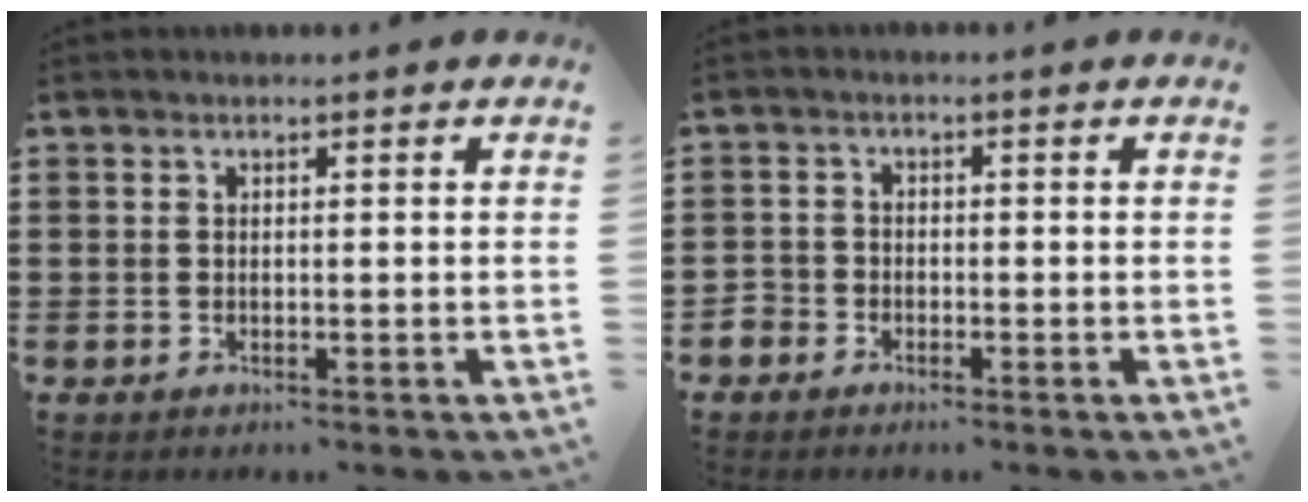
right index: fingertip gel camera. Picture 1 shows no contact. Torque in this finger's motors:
{"motor_torque": [0.71, 0.64, 0.07, -0.01]}